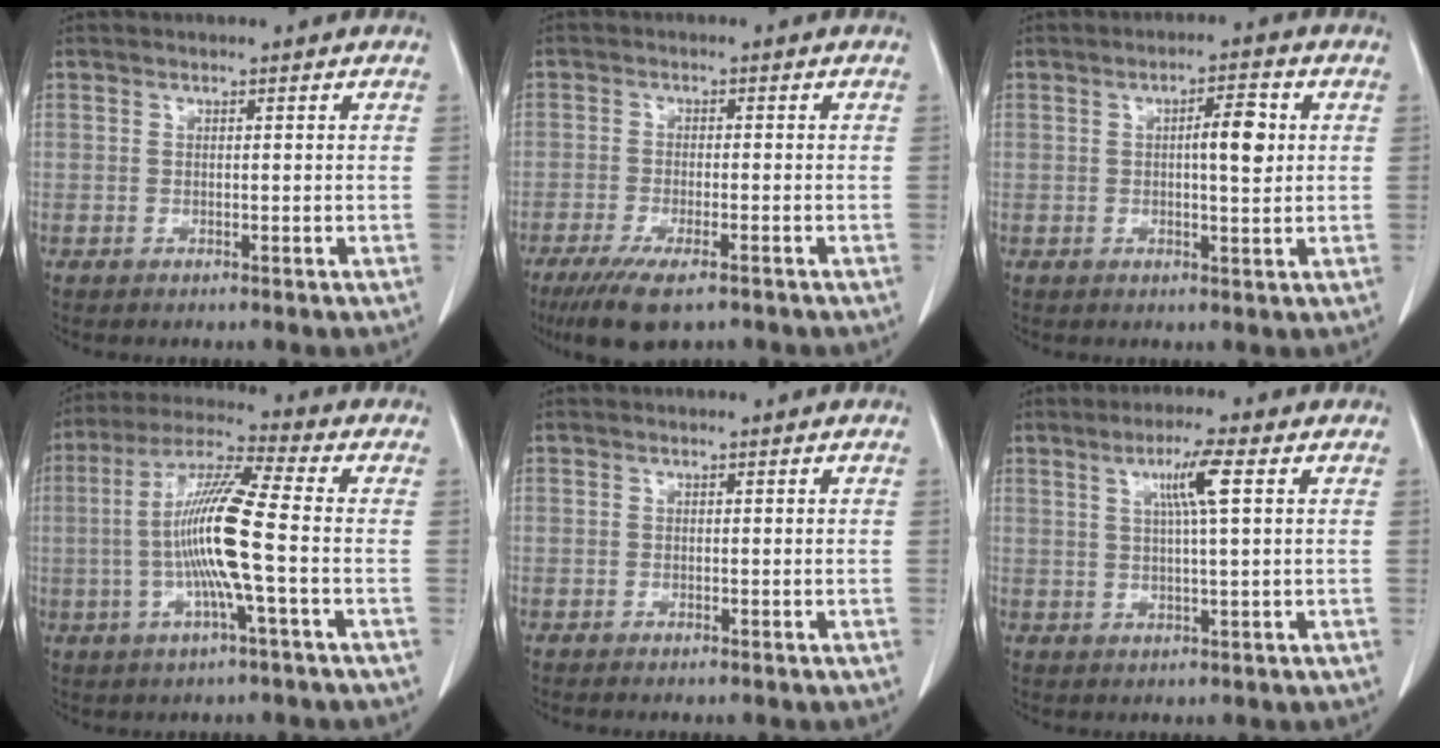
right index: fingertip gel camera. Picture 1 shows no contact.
{"total": 8.0, "force": [-5.5, 1.7, 5.5], "torque": [-0.089, -0.019, -0.083]}
{"total": 4.9, "force": [0.9, 1.1, 4.7], "torque": [-0.072, 0.007, 0.014]}
{"total": 12.3, "force": [-1.5, -0.3, 12.2], "torque": [-0.240, 0.005, -0.035]}
{"total": 0.6, "force": [-0.5, 0.0, 0.3], "torque": [-0.009, -0.002, -0.007]}
{"total": 5.4, "force": [1.8, -0.5, 5.1], "torque": [-0.090, 0.003, 0.031]}